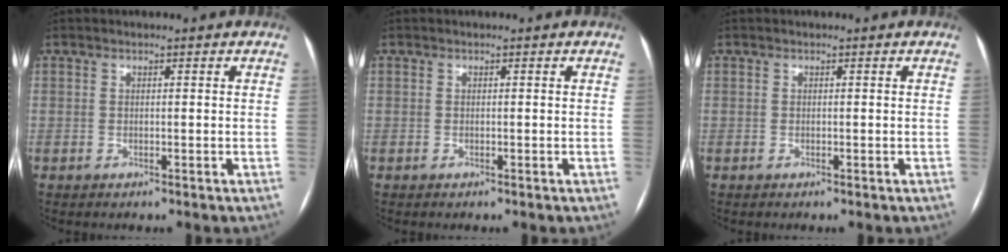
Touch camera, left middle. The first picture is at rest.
{"total": 0.0}
{"total": 0.0}